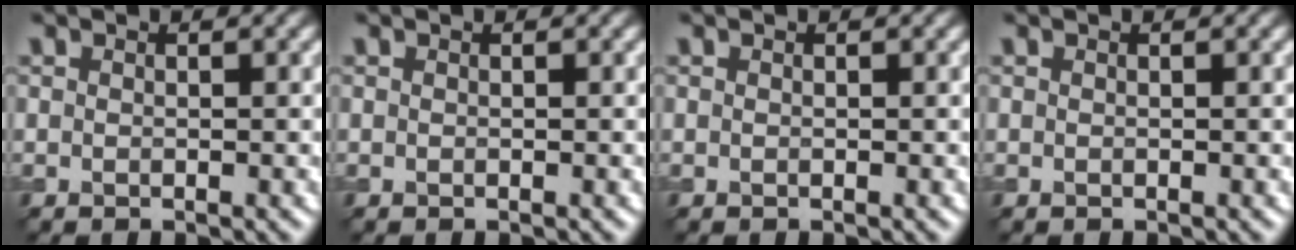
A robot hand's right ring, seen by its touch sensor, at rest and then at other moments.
{"total": 0.0}
{"total": 0.0}
{"total": 0.0}